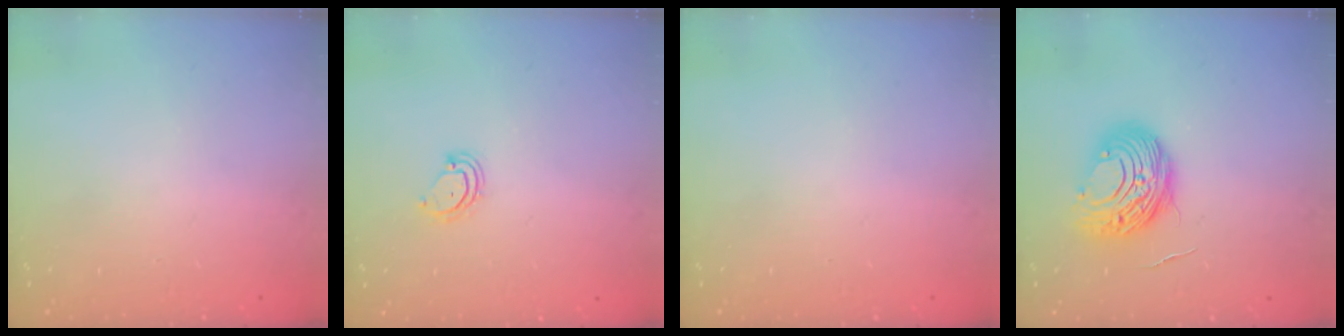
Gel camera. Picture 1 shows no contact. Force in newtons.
{"total": 4.2, "press": 4.1, "slide": 0.5}
{"total": 0.0}
{"total": 11.3, "press": 11.3, "slide": 0.9}